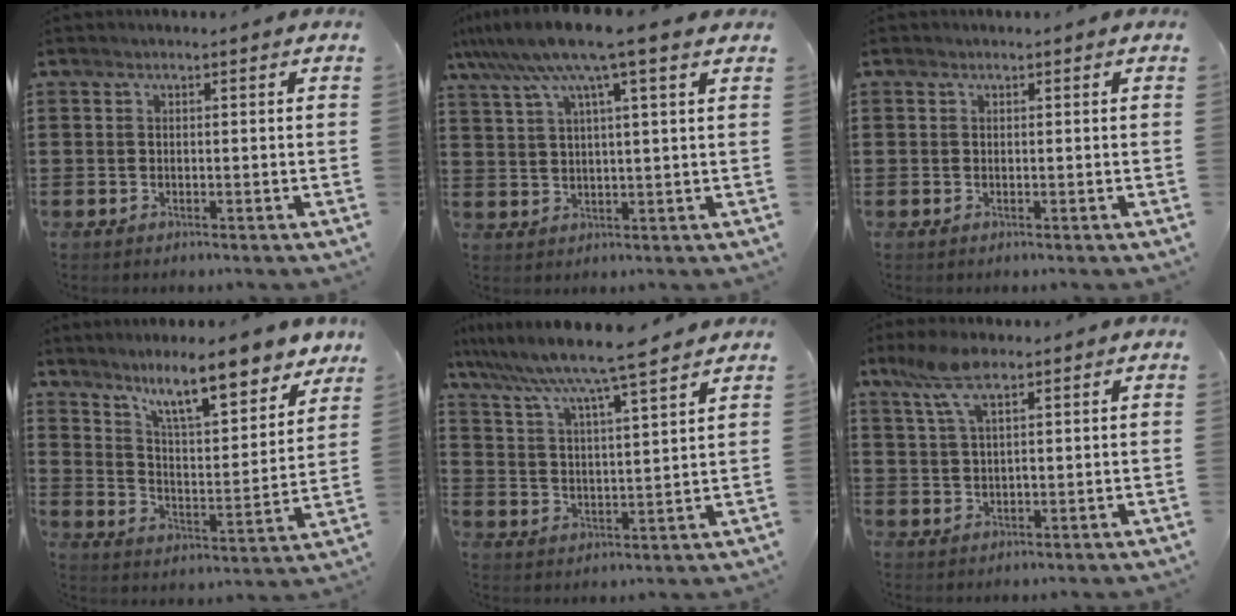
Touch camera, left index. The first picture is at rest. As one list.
[{"total": 8.9, "force": [5.8, 0.1, 6.7], "torque": [-0.147, -0.016, 0.100]}, {"total": 0.0}, {"total": 11.3, "force": [9.1, 1.4, 6.5], "torque": [-0.120, -0.048, 0.154]}, {"total": 7.0, "force": [6.2, -0.5, 3.1], "torque": [-0.084, -0.041, 0.102]}, {"total": 6.6, "force": [3.8, 2.5, 4.7], "torque": [-0.103, 0.008, 0.068]}]